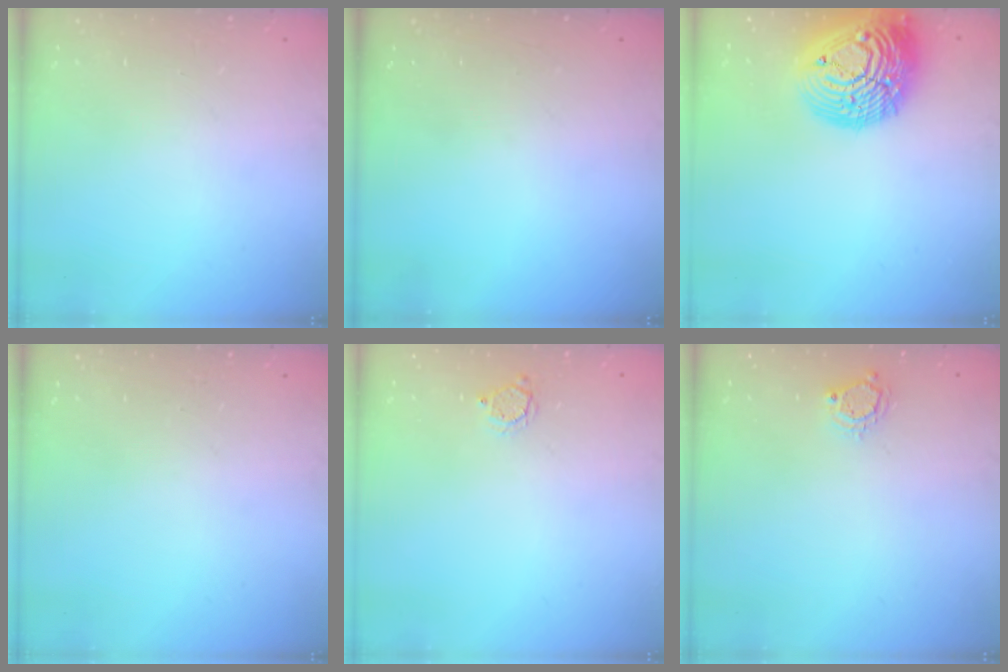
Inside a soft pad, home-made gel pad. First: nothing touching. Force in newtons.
{"total": 0.0}
{"total": 23.9, "press": 23.8, "slide": 2.2}
{"total": 0.0}
{"total": 2.7, "press": 2.7, "slide": 0.2}
{"total": 5.1, "press": 5.1, "slide": 0.5}